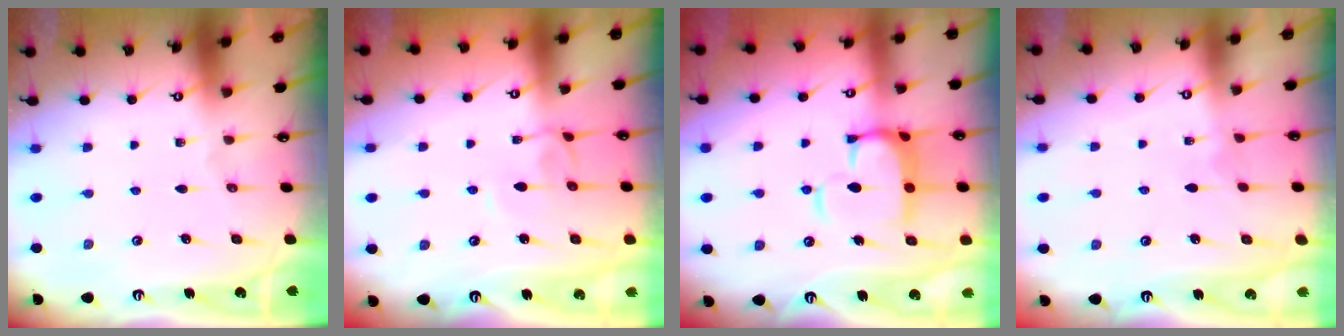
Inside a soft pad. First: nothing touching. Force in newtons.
{"total": 3.6, "press": 3.6, "slide": 0.1}
{"total": 8.1, "press": 8.0, "slide": 1.2}
{"total": 4.1, "press": 4.1, "slide": 0.3}